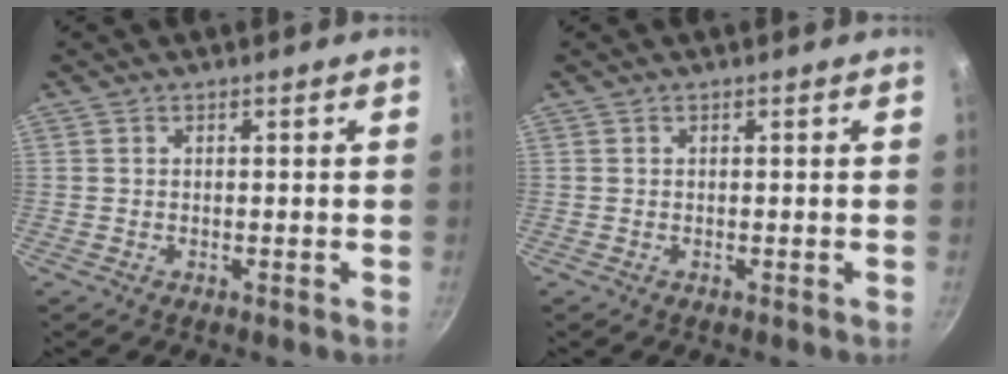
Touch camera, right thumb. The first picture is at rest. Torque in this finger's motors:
{"motor_torque": [-0.05, 0.02, 0.05, -0.04, 0.01]}